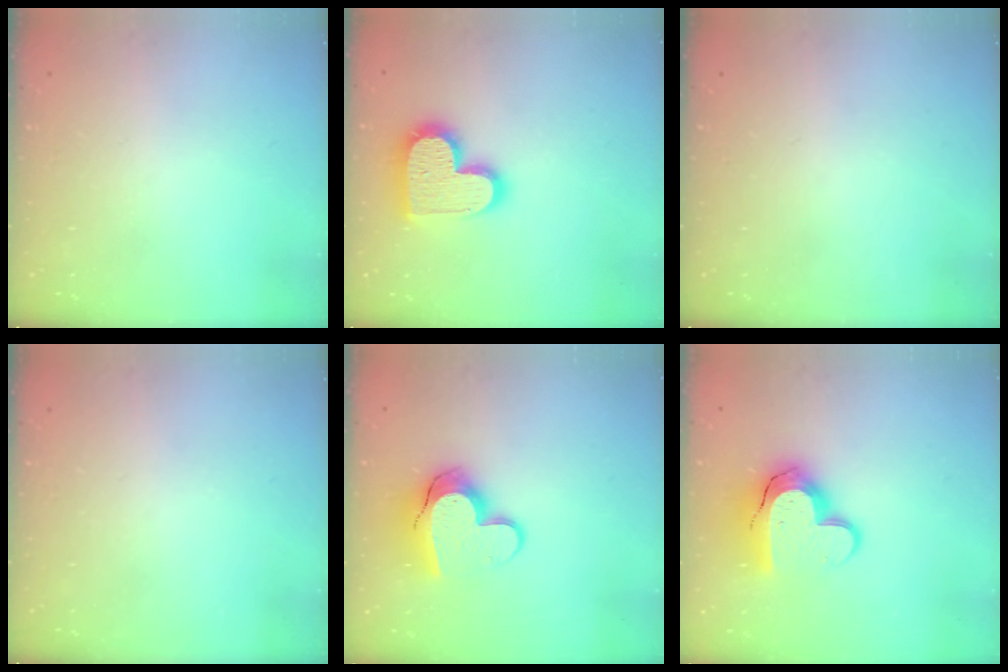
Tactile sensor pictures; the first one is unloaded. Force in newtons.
{"total": 17.1, "press": 17.1, "slide": 1.1}
{"total": 0.0}
{"total": 0.0}
{"total": 12.4, "press": 12.3, "slide": 1.1}
{"total": 14.2, "press": 14.1, "slide": 1.0}